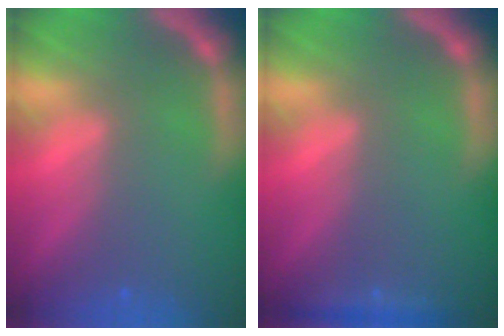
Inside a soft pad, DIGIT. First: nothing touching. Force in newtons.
{"total": 1.4}